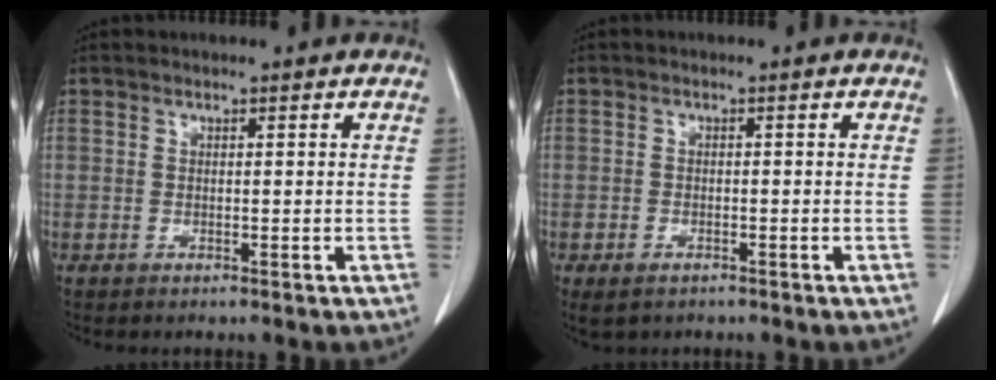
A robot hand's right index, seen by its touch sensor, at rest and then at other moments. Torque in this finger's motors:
{"motor_torque": [0.94, -0.85, 0.23, 0.05]}